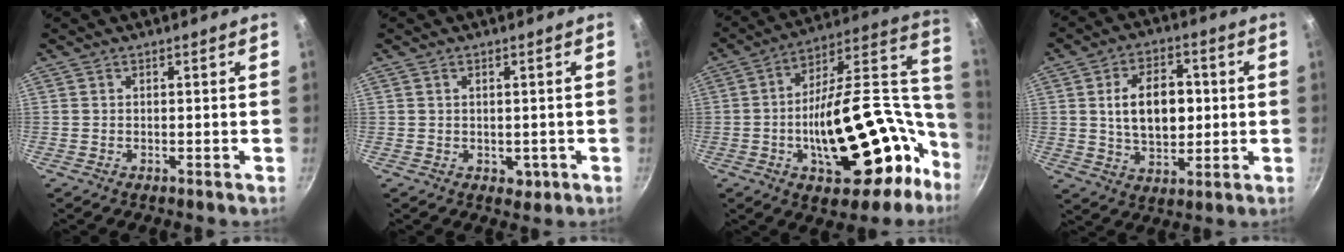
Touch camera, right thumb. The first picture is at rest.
{"total": 2.3, "force": [-0.2, 1.7, 1.5], "torque": [-0.014, -0.001, 0.003]}
{"total": 33.2, "force": [-9.2, 17.0, 27.0], "torque": [-0.352, 0.064, -0.127]}
{"total": 12.7, "force": [1.3, 8.1, 9.7], "torque": [-0.127, 0.003, 0.021]}